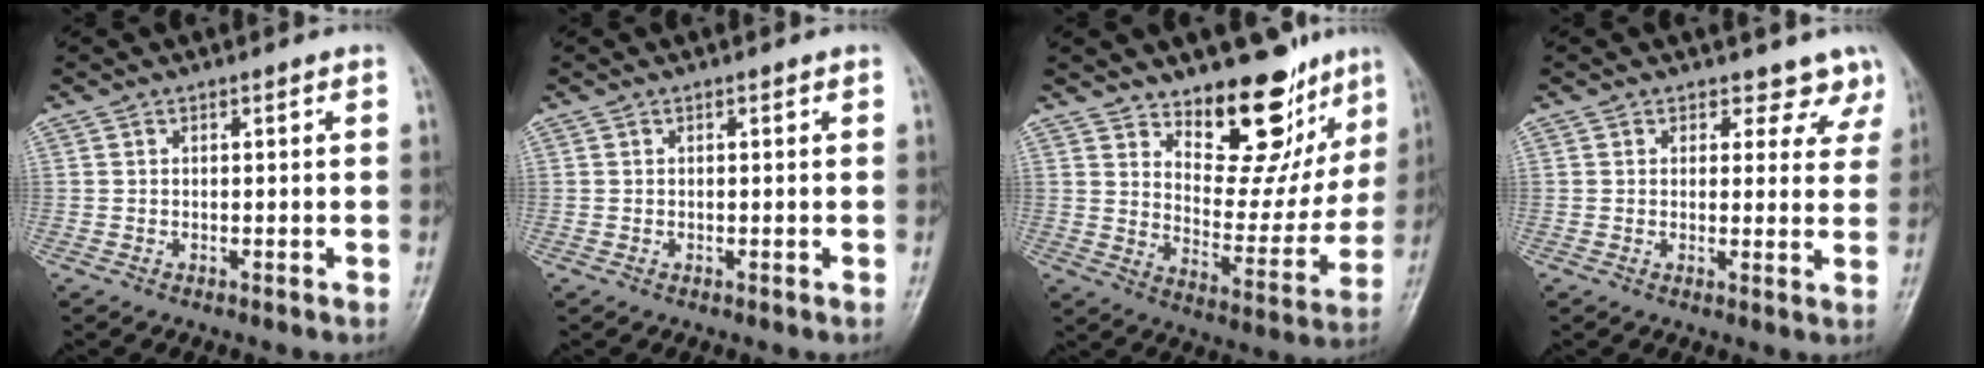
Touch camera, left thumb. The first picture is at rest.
{"total": 0.0}
{"total": 16.5, "force": [11.9, 7.8, 8.4], "torque": [-0.045, -0.091, 0.184]}
{"total": 4.6, "force": [3.6, 2.8, 0.2], "torque": [0.033, -0.023, 0.028]}